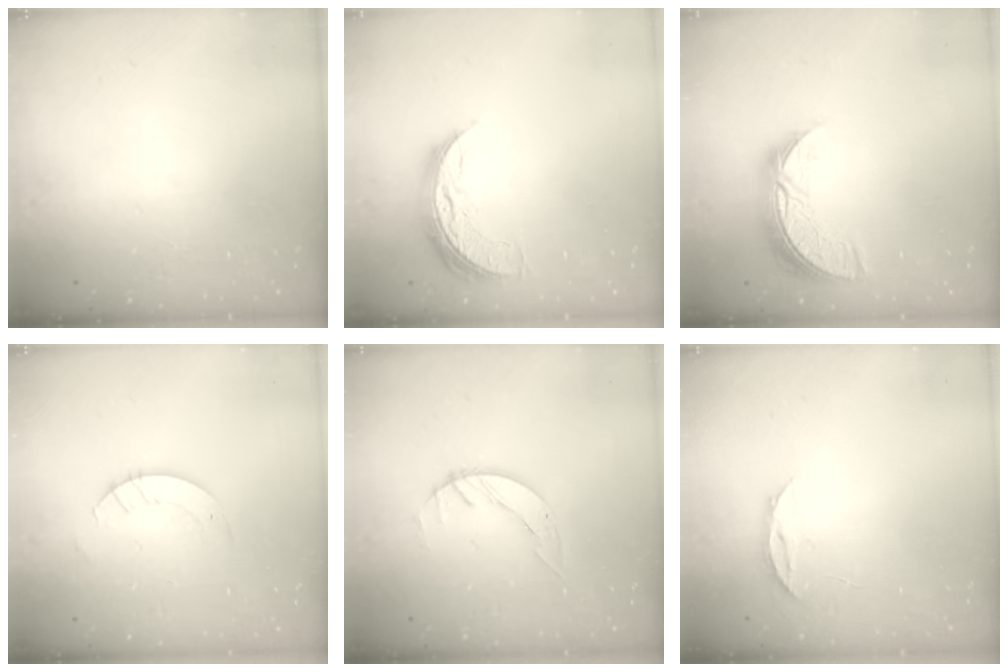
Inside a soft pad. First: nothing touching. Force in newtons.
{"total": 8.6, "press": 8.5, "slide": 0.5}
{"total": 9.3, "press": 9.3, "slide": 0.7}
{"total": 2.6, "press": 2.6, "slide": 0.2}
{"total": 2.9, "press": 2.8, "slide": 0.3}
{"total": 3.7, "press": 3.6, "slide": 0.4}